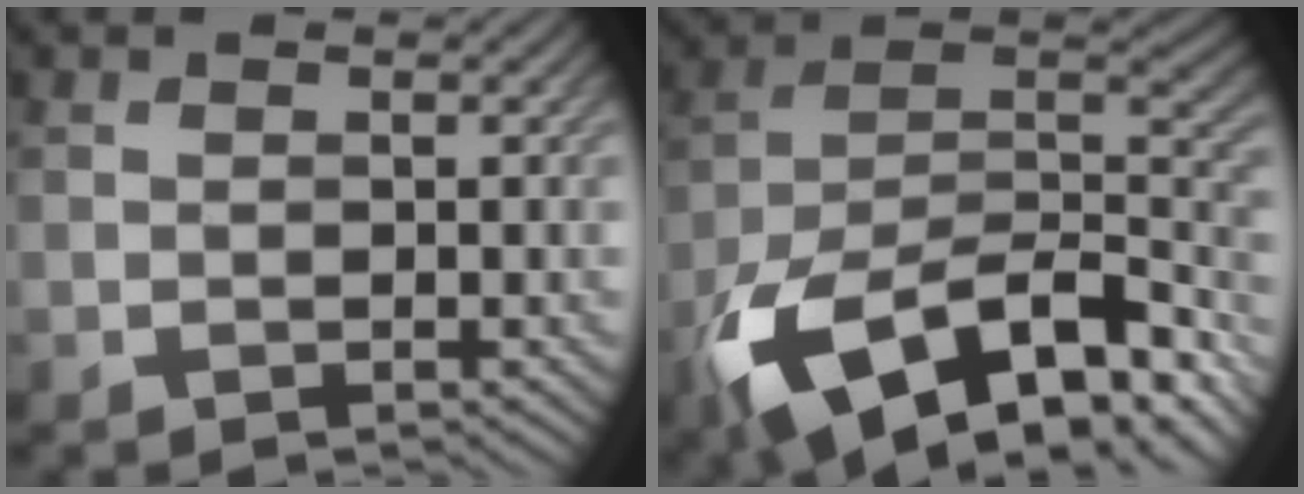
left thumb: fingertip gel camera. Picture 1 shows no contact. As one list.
[{"total": 18.8, "force": [-11.5, 9.0, 11.8], "torque": [-0.237, -0.040, -0.187]}]